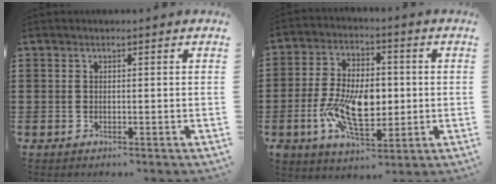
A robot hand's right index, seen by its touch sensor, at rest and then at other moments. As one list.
[{"total": 11.2, "force": [-1.6, 6.2, 9.1], "torque": [-0.181, -0.001, -0.032]}]